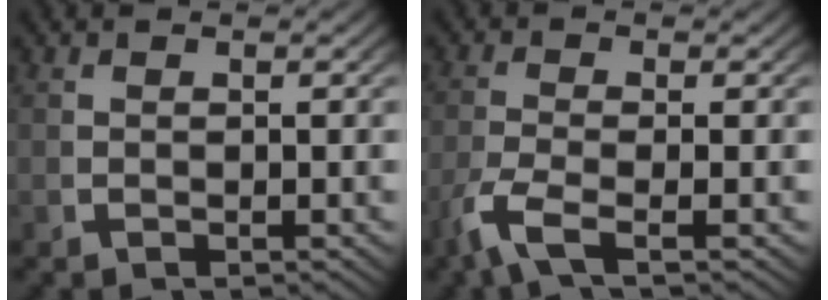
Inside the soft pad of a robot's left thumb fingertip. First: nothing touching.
{"total": 3.7, "force": [-1.7, 1.1, 3.1], "torque": [-0.087, -0.014, -0.028]}